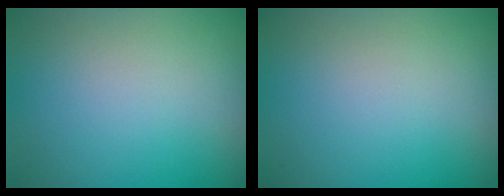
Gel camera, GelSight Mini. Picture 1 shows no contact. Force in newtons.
{"total": 0.0}